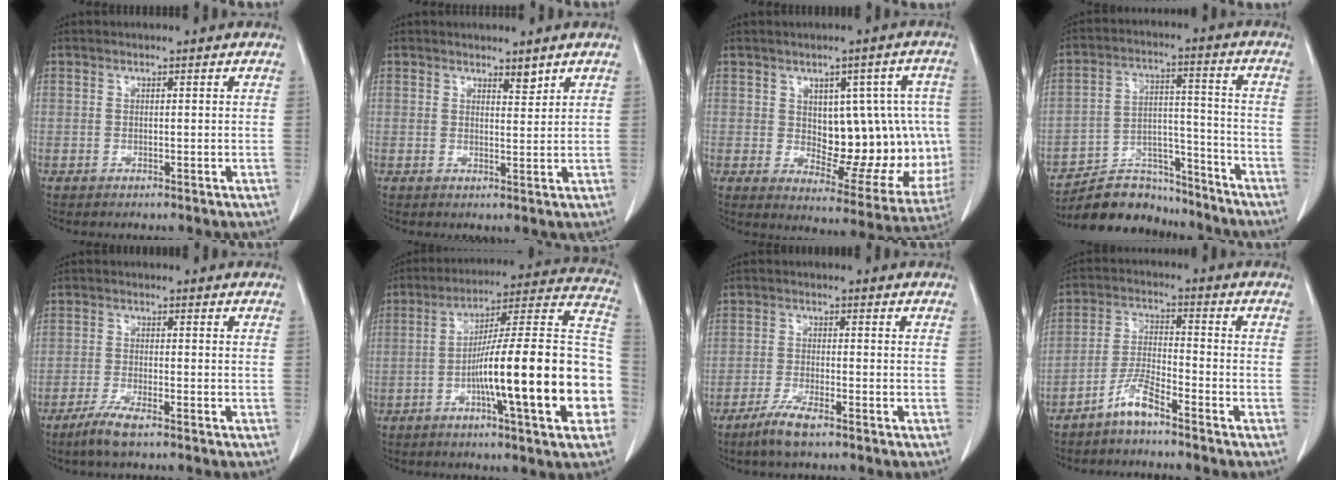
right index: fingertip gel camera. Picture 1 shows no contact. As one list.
[{"total": 1.7, "force": [1.5, 0.4, 0.7], "torque": [-0.012, -0.008, 0.025]}, {"total": 15.4, "force": [0.9, 7.9, 13.2], "torque": [-0.160, 0.015, 0.037]}, {"total": 11.9, "force": [-11.1, 4.2, 1.0], "torque": [-0.010, 0.046, -0.184]}, {"total": 4.4, "force": [-3.2, 0.3, 3.0], "torque": [-0.065, -0.009, -0.060]}, {"total": 23.3, "force": [-5.7, 1.7, 22.5], "torque": [-0.258, 0.021, -0.085]}, {"total": 4.6, "force": [-3.4, 0.4, 3.1], "torque": [-0.067, -0.008, -0.063]}, {"total": 5.4, "force": [-4.3, 0.5, 3.1], "torque": [-0.072, -0.005, -0.089]}]